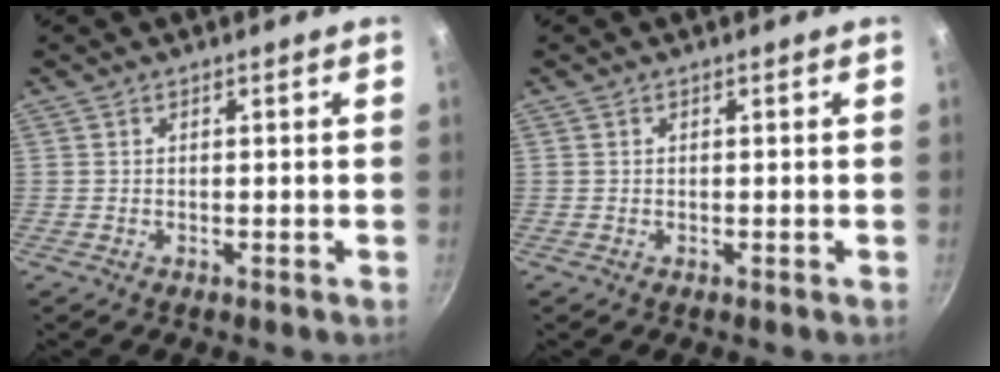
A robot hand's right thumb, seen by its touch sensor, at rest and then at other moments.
{"total": 0.0}